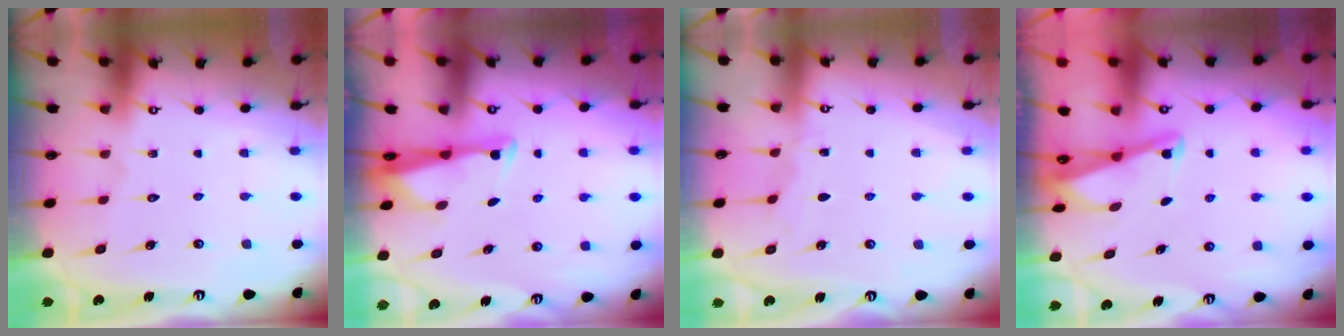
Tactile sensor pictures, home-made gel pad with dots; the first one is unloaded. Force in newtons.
{"total": 2.9, "press": 2.8, "slide": 0.7}
{"total": 2.6, "press": 2.6, "slide": 0.1}
{"total": 2.1, "press": 2.0, "slide": 0.3}